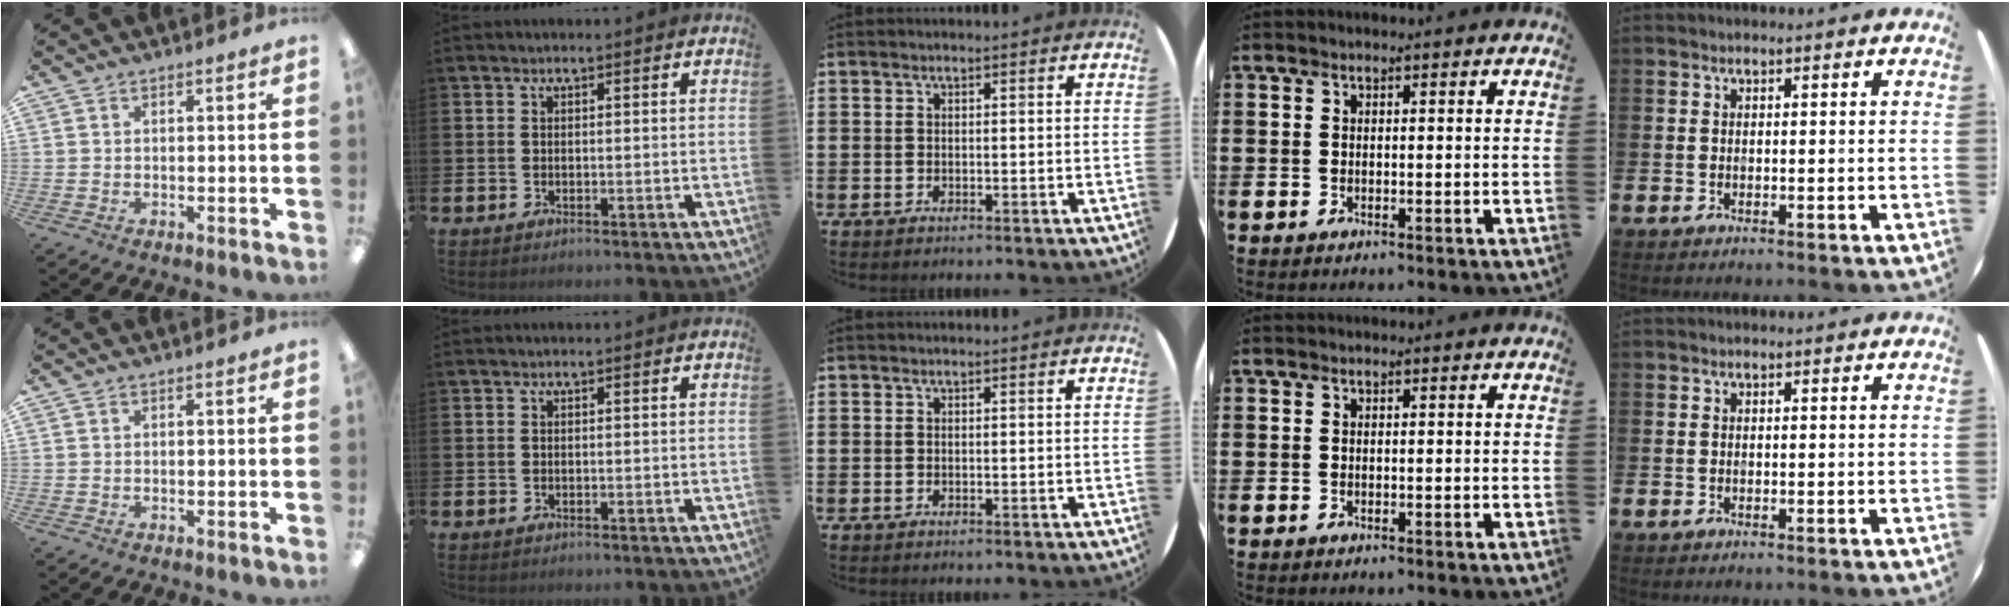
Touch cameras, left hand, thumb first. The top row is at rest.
{}